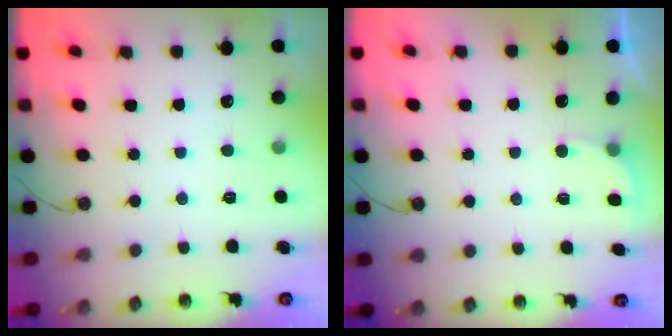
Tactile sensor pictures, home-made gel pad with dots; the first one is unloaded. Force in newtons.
{"total": 3.0, "press": 2.9, "slide": 0.8}